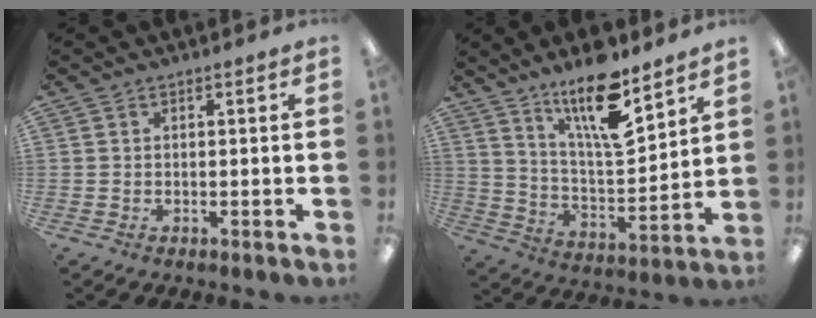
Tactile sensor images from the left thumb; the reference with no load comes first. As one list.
[{"total": 16.9, "force": [11.9, 5.0, 10.9], "torque": [-0.191, -0.065, 0.197]}]